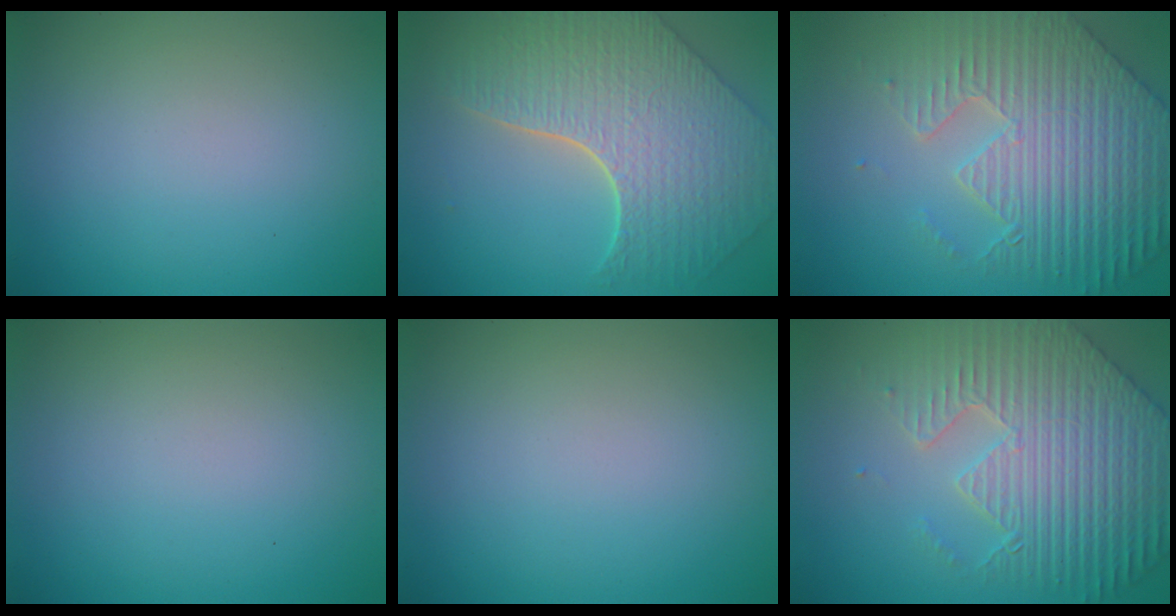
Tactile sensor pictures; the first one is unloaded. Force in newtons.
{"total": 8.5, "press": 6.1, "slide": 5.8}
{"total": 7.8, "press": 6.3, "slide": 4.7}
{"total": 0.0}
{"total": 0.0}
{"total": 7.8, "press": 6.3, "slide": 4.7}